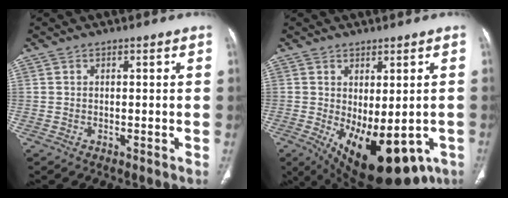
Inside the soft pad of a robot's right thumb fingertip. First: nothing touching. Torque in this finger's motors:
{"motor_torque": [-0.38, 1.62, 0.12, 0.06, 0.13]}